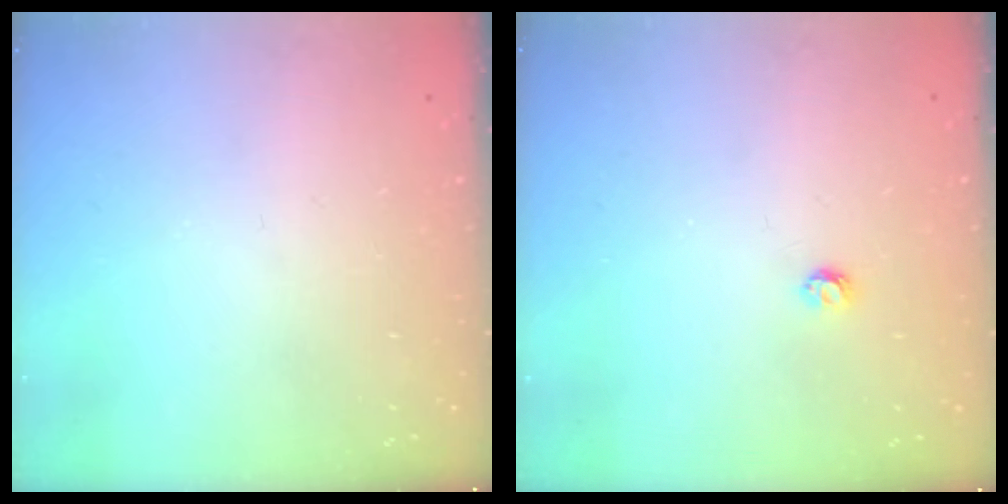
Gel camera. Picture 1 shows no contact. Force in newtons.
{"total": 3.0, "press": 3.0, "slide": 0.4}